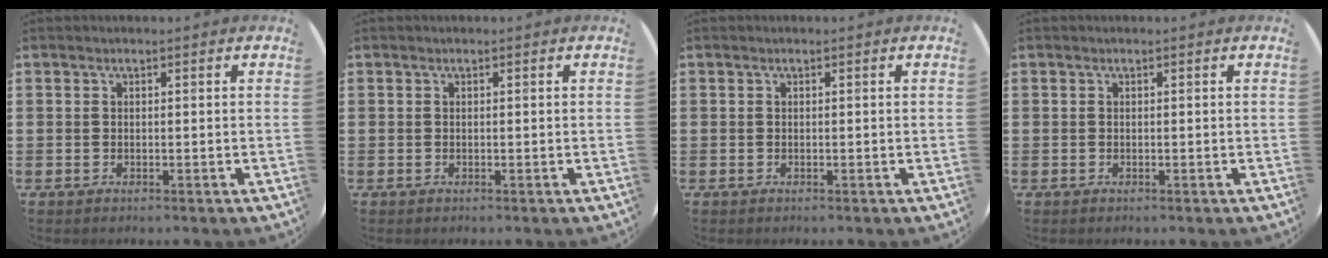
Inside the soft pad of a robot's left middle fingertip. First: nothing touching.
{"total": 0.0}
{"total": 0.0}
{"total": 0.0}